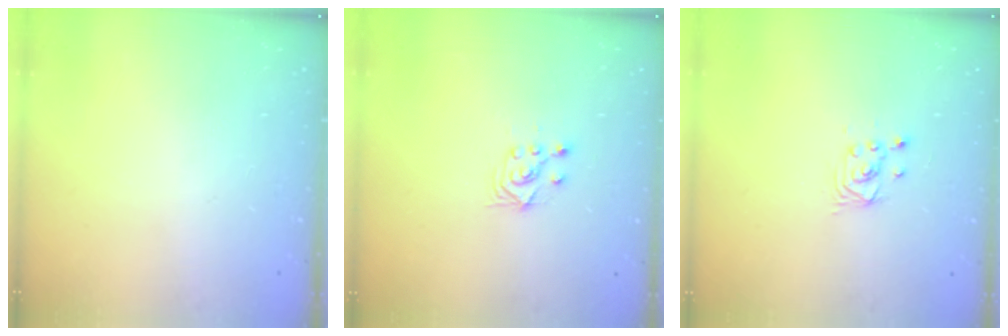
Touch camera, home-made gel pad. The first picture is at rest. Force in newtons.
{"total": 4.0, "press": 3.8, "slide": 1.1}
{"total": 2.2, "press": 2.2, "slide": 0.3}